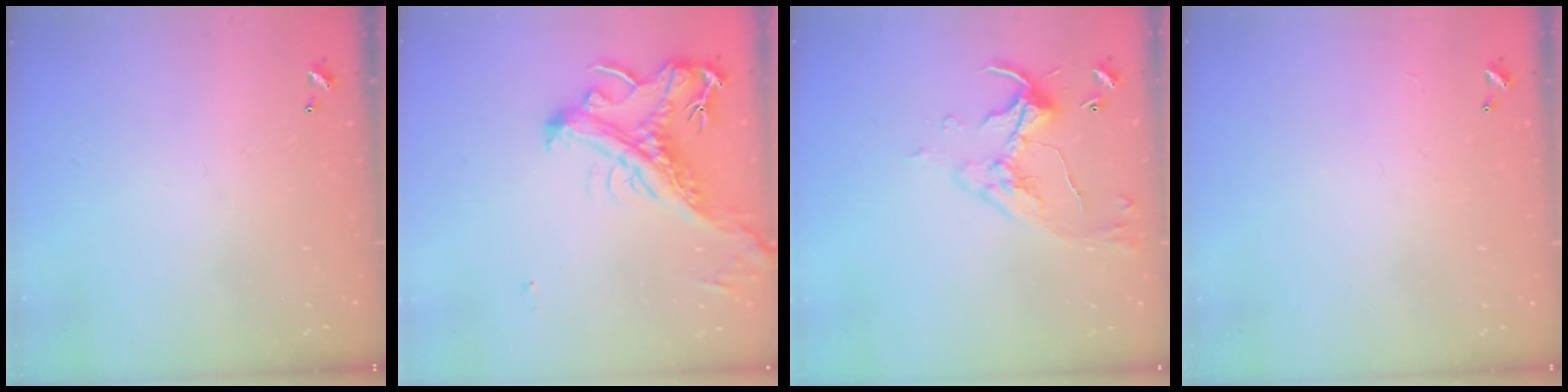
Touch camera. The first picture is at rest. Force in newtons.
{"total": 2.6, "press": 2.2, "slide": 1.4}
{"total": 6.2, "press": 6.2, "slide": 0.7}
{"total": 1.0, "press": 0.9, "slide": 0.5}